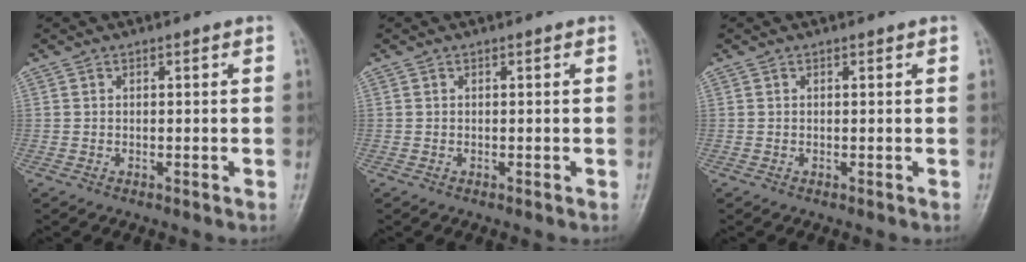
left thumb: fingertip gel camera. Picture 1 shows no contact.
{"total": 0.0}
{"total": 0.0}